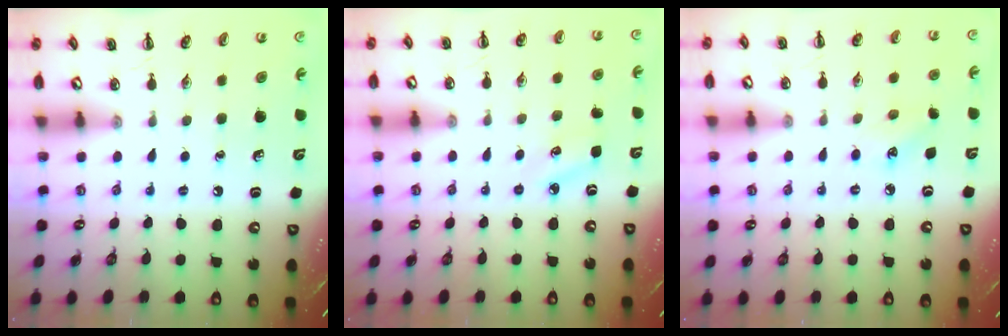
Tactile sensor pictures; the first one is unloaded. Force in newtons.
{"total": 4.4, "press": 4.2, "slide": 1.3}
{"total": 4.5, "press": 4.3, "slide": 1.2}